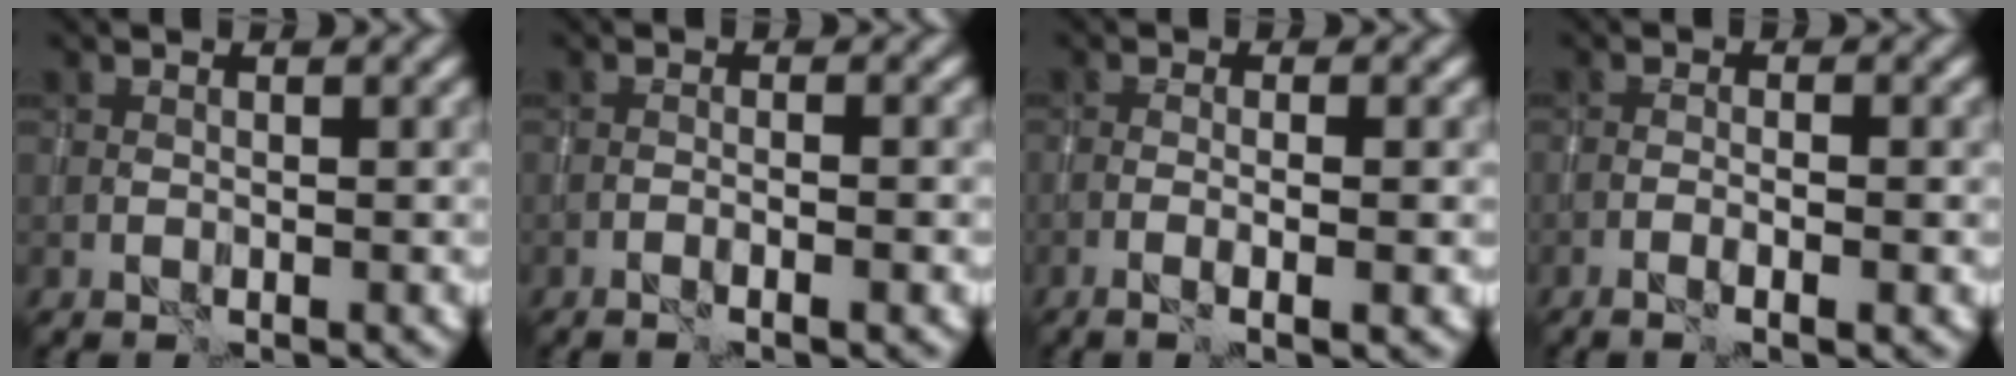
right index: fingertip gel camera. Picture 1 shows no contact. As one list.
[{"total": 1.9, "force": [-1.1, 0.0, 1.6], "torque": [-0.030, 0.013, -0.021]}, {"total": 2.9, "force": [-0.9, 0.4, 2.7], "torque": [-0.042, 0.003, -0.023]}, {"total": 2.3, "force": [-1.1, 0.1, 2.0], "torque": [-0.038, 0.008, -0.023]}]